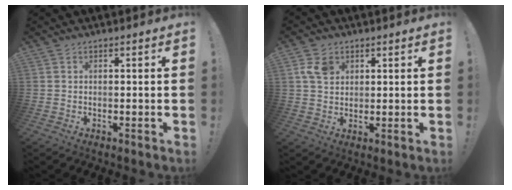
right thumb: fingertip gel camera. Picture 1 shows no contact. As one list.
[{"total": 6.4, "force": [2.6, 4.7, 3.4], "torque": [-0.058, -0.001, 0.049]}]